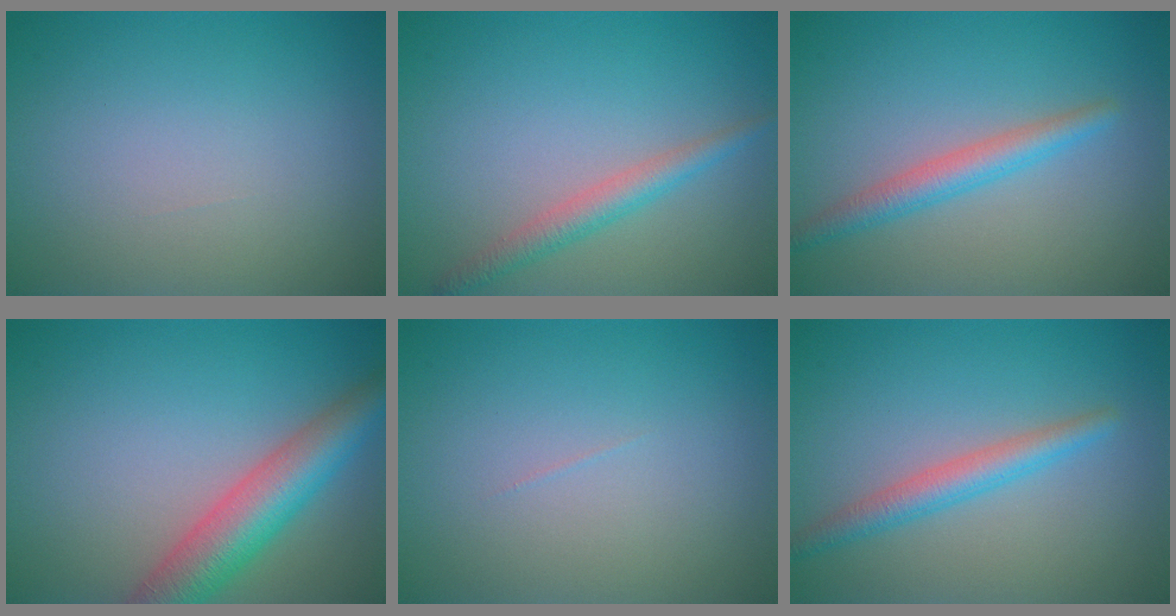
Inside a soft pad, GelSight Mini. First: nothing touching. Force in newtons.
{"total": 2.4, "press": 2.4, "slide": 0.1}
{"total": 2.8, "press": 2.8, "slide": 0.0}
{"total": 6.6, "press": 6.6, "slide": 0.3}
{"total": 0.0}
{"total": 2.8, "press": 2.8, "slide": 0.0}